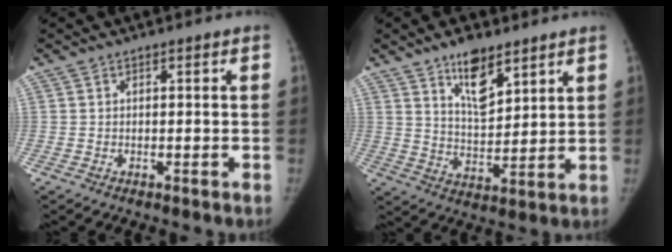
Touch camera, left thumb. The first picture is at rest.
{"total": 9.8, "force": [6.4, 4.1, 6.2], "torque": [-0.083, -0.047, 0.114]}